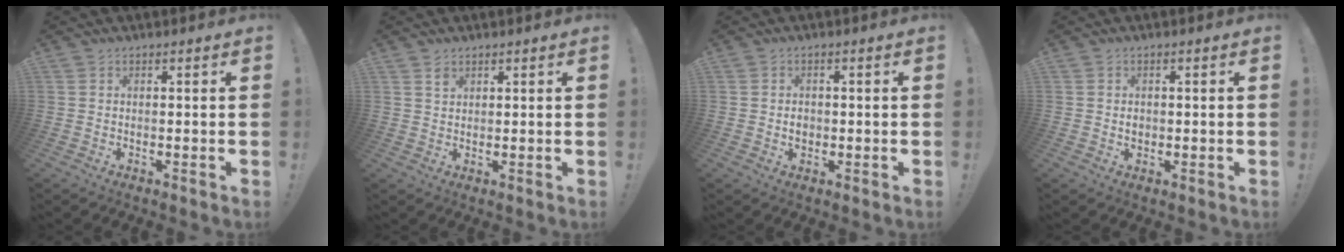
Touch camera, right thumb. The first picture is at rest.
{"total": 1.9, "force": [1.4, 1.1, 0.7], "torque": [0.001, -0.009, 0.022]}
{"total": 2.3, "force": [-0.6, 1.9, 1.1], "torque": [-0.010, 0.000, -0.012]}
{"total": 1.6, "force": [-0.2, 1.4, 0.6], "torque": [-0.004, 0.001, -0.007]}